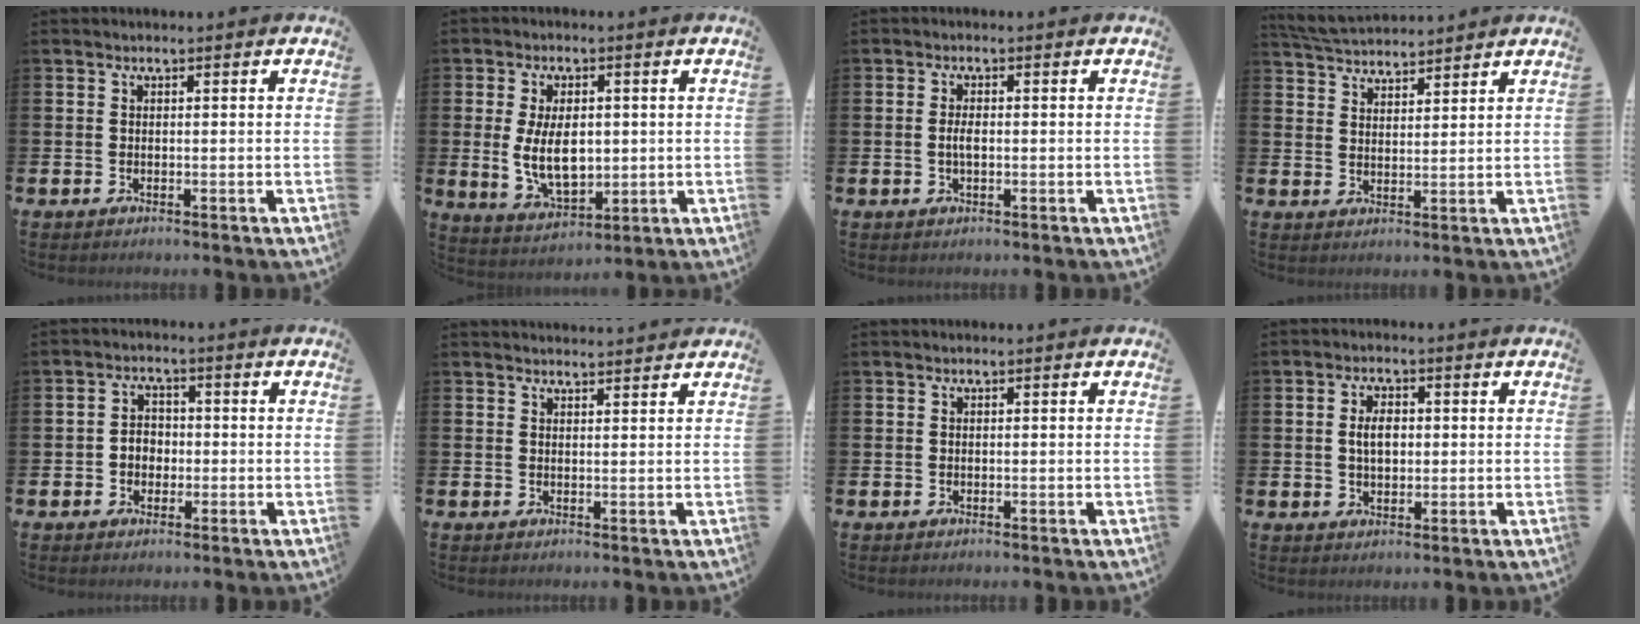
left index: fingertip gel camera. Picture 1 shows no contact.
{"total": 7.3, "force": [0.4, 4.2, 6.0], "torque": [-0.102, -0.003, 0.001]}
{"total": 1.8, "force": [-0.1, 0.7, 1.7], "torque": [-0.028, 0.000, -0.004]}
{"total": 4.8, "force": [4.7, 0.4, 0.4], "torque": [-0.029, -0.019, 0.089]}
{"total": 2.8, "force": [-0.7, 2.4, 1.2], "torque": [-0.017, 0.004, -0.019]}
{"total": 2.0, "force": [2.0, 0.1, -0.1], "torque": [0.012, -0.015, 0.033]}
{"total": 0.0}
{"total": 3.5, "force": [0.5, 2.1, 2.7], "torque": [-0.023, -0.003, 0.001]}